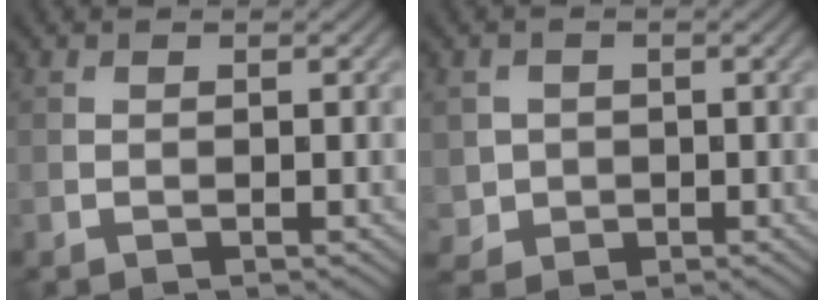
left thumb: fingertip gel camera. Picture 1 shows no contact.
{"total": 2.7, "force": [0.0, 2.7, 0.4], "torque": [-0.012, -0.009, -0.003]}